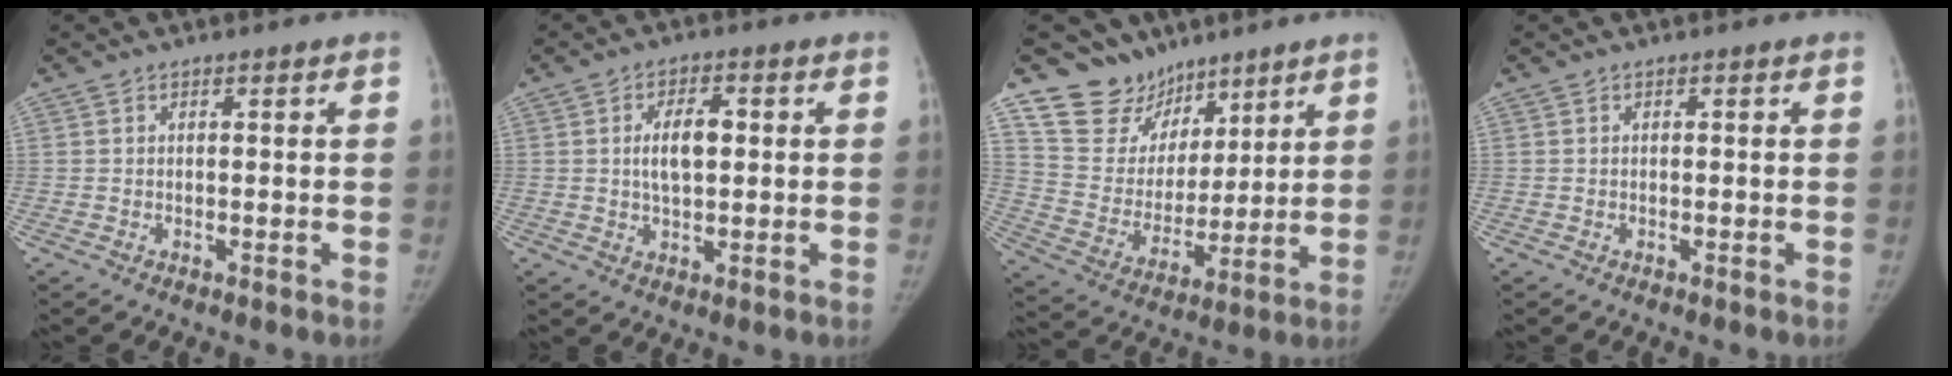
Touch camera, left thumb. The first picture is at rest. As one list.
[{"total": 6.3, "force": [0.8, 3.2, 5.4], "torque": [-0.087, 0.005, 0.012]}, {"total": 13.4, "force": [9.9, 9.0, 0.8], "torque": [0.032, -0.072, 0.193]}, {"total": 0.0}]